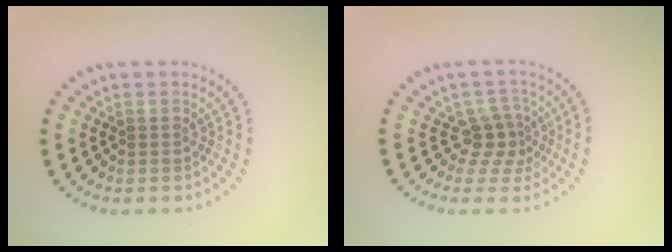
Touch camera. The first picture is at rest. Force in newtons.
{"total": 2.5, "press": 1.7, "slide": 1.9}